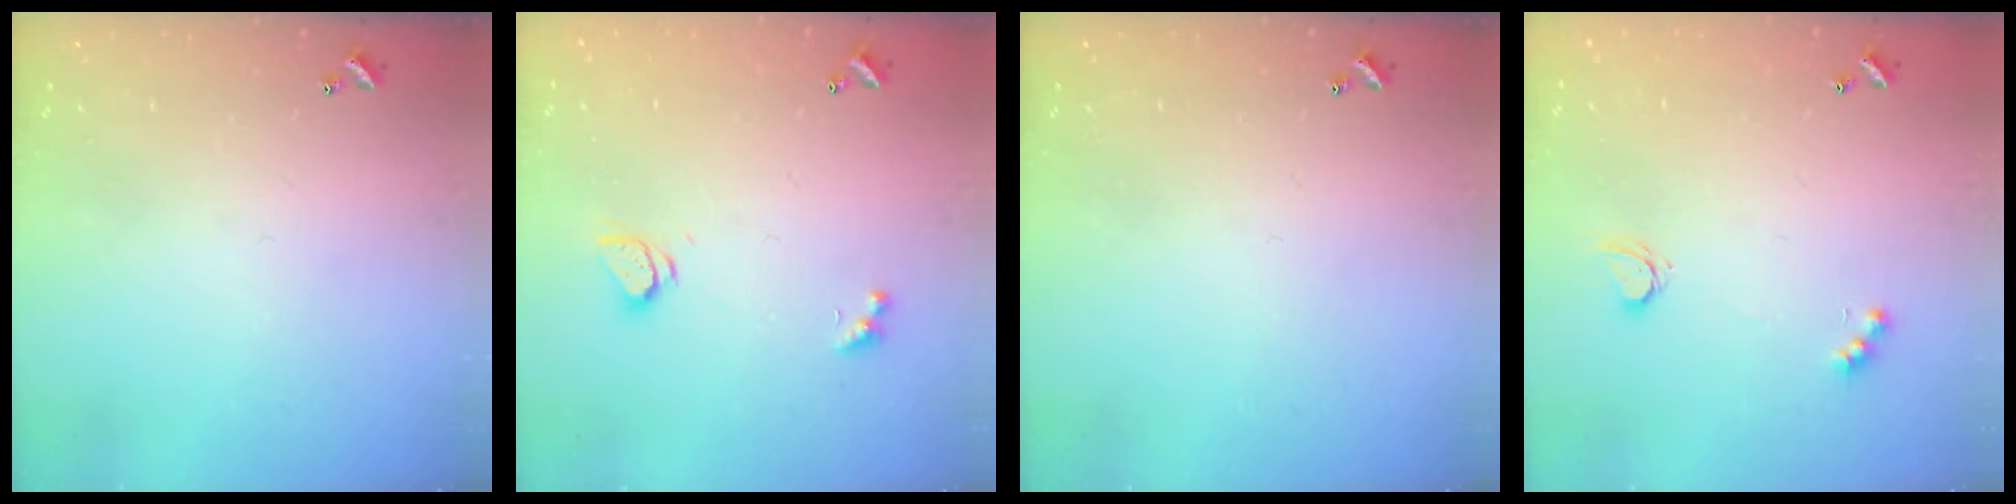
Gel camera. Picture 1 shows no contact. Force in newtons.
{"total": 2.1, "press": 2.0, "slide": 0.6}
{"total": 0.0}
{"total": 2.7, "press": 2.7, "slide": 0.5}